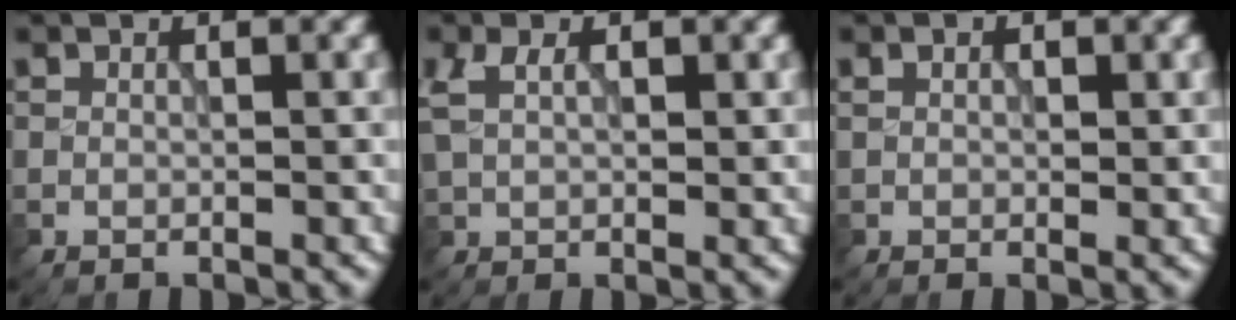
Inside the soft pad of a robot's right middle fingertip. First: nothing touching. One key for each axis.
{"total": 3.2, "fx": 1.0, "fy": 1.7, "fz": 2.5, "tx": -0.057, "ty": 0.004, "tz": 0.022}
{"total": 1.4, "fx": 0.4, "fy": 0.9, "fz": 1.1, "tx": -0.017, "ty": 0.001, "tz": 0.009}